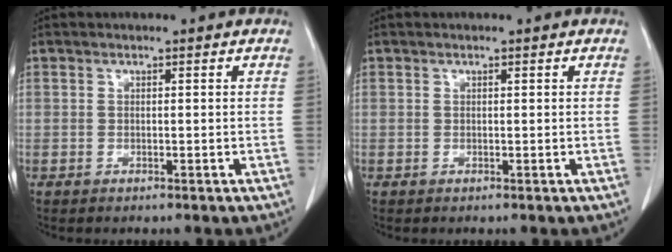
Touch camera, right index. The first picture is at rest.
{"total": 0.0}